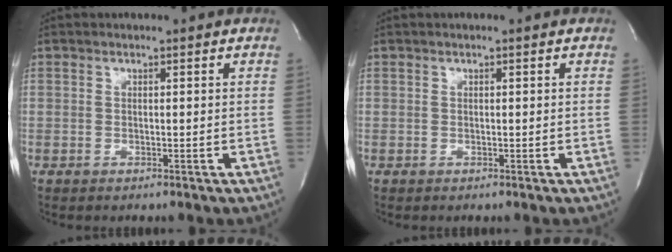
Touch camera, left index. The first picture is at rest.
{"total": 0.0}